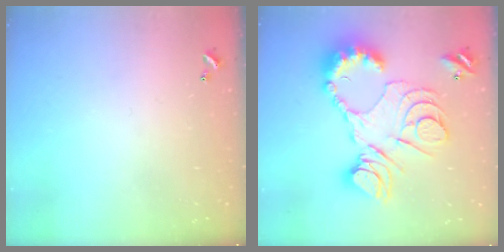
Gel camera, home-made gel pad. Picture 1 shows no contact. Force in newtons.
{"total": 24.0, "press": 23.8, "slide": 3.0}